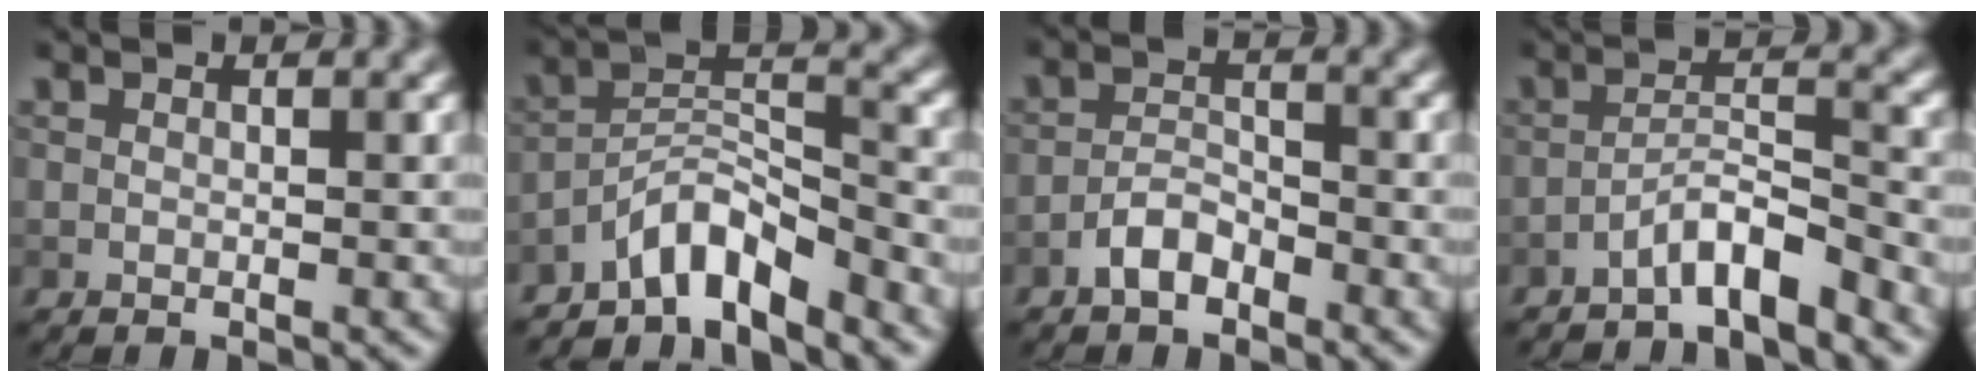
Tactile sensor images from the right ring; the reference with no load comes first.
{"total": 5.4, "force": [-4.3, 1.3, 2.9], "torque": [-0.043, 0.010, -0.086]}
{"total": 2.5, "force": [-1.8, 1.1, 1.4], "torque": [-0.026, 0.009, -0.038]}
{"total": 3.9, "force": [-3.0, 0.4, 2.4], "torque": [-0.038, 0.015, -0.061]}